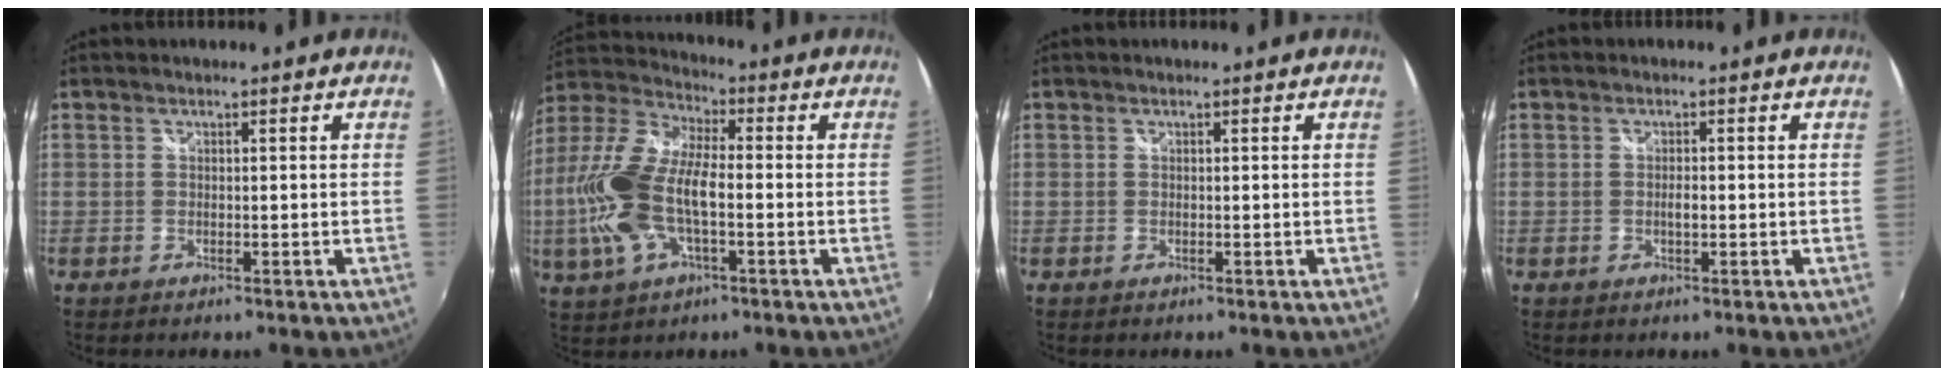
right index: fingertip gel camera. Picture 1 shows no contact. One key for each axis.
{"total": 16.4, "fx": -2.5, "fy": 7.3, "fz": 14.5, "tx": -0.310, "ty": 0.007, "tz": -0.050}
{"total": 0.0}
{"total": 1.2, "fx": -0.3, "fy": 0.4, "fz": 1.1, "tx": -0.020, "ty": 0.002, "tz": -0.005}